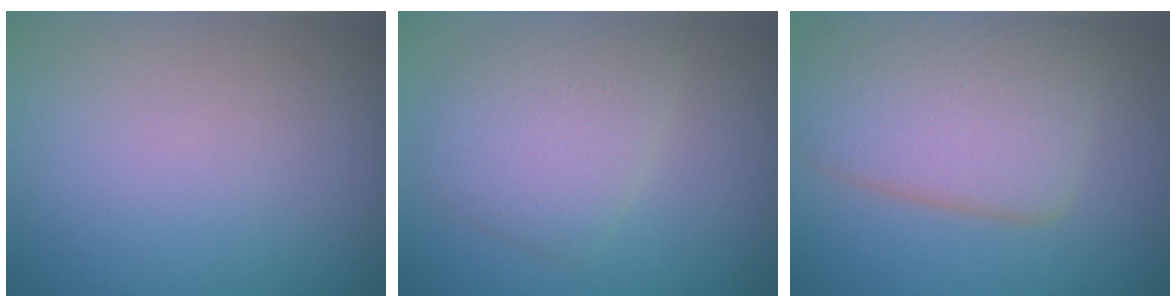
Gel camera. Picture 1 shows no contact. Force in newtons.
{"total": 4.1, "press": 4.1, "slide": 0.1}
{"total": 7.4, "press": 7.4, "slide": 0.3}